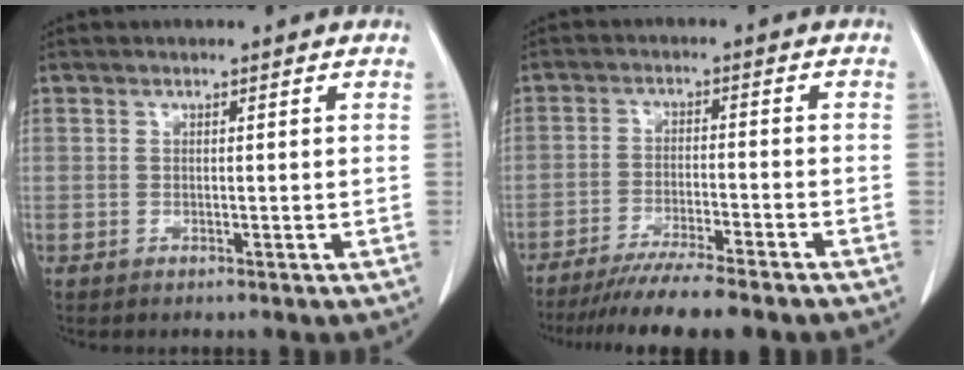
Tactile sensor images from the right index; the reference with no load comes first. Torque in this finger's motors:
{"motor_torque": [0.60, -0.59, 0.40, 0.17]}